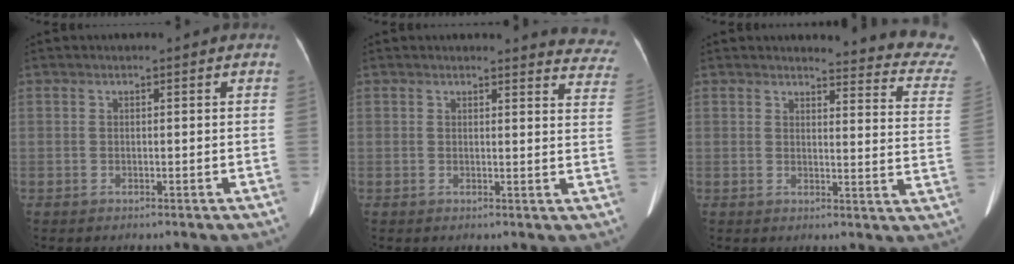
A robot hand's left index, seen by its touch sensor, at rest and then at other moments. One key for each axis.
{"total": 9.0, "fx": 8.8, "fy": 1.7, "fz": 0.5, "tx": 0.036, "ty": -0.063, "tz": 0.052}
{"total": 14.9, "fx": 14.8, "fy": 0.3, "fz": 1.9, "tx": 0.005, "ty": -0.128, "tz": 0.125}